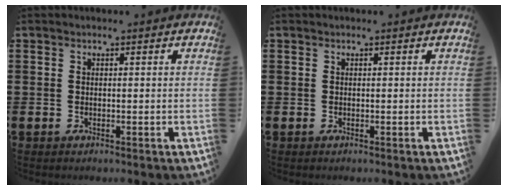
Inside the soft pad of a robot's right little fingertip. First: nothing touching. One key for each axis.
{"total": 0.0}